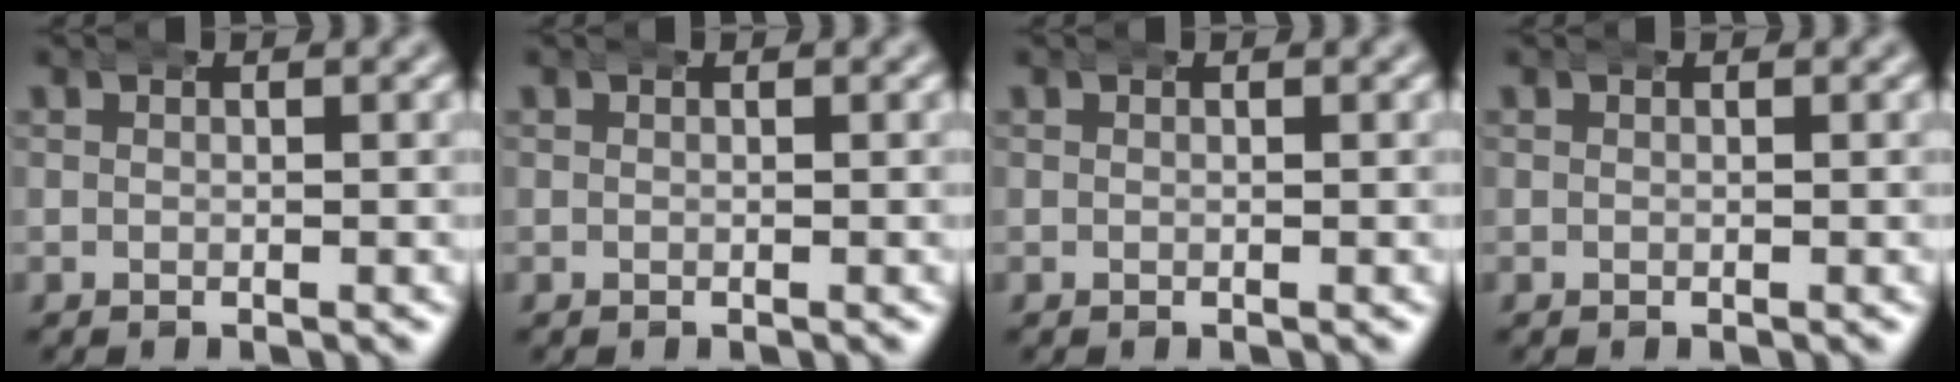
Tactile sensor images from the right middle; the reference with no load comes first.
{"total": 0.0}
{"total": 0.0}
{"total": 0.0}